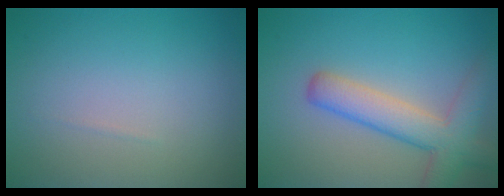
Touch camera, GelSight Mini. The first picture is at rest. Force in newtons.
{"total": 5.4, "press": 5.3, "slide": 0.4}